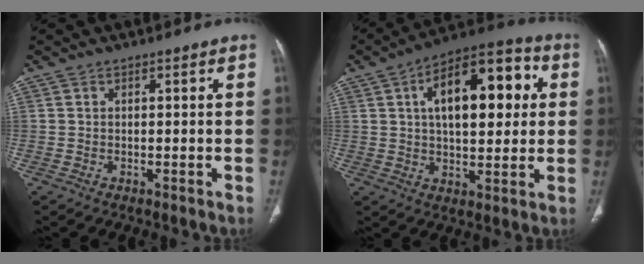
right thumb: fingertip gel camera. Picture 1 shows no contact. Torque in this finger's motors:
{"motor_torque": [-1.15, 2.15, 1.04, 0.76, 0.50]}